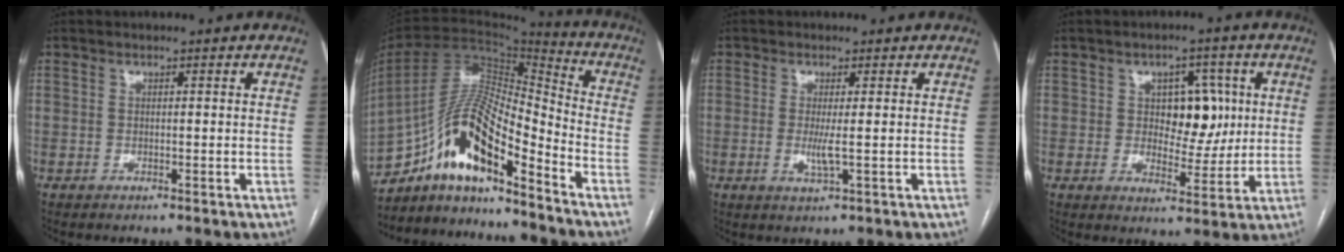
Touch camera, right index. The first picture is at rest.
{"total": 15.4, "force": [-10.4, 2.9, 10.9], "torque": [-0.198, 0.027, -0.182]}
{"total": 2.8, "force": [-0.2, 0.1, 2.8], "torque": [-0.061, -0.007, 0.000]}
{"total": 7.9, "force": [1.6, 4.9, 6.0], "torque": [-0.074, 0.014, 0.031]}